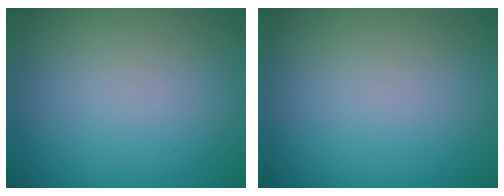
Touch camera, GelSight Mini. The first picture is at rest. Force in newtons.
{"total": 0.0}